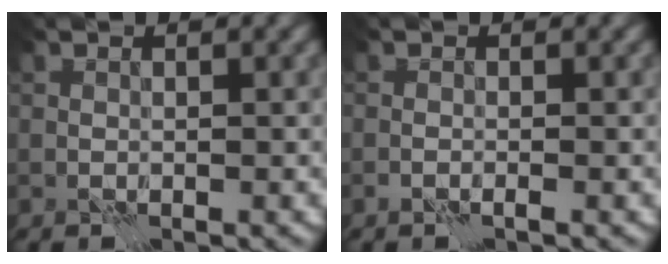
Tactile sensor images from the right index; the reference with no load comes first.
{"total": 0.7, "force": [0.2, -0.6, 0.2], "torque": [-0.003, 0.002, 0.001]}